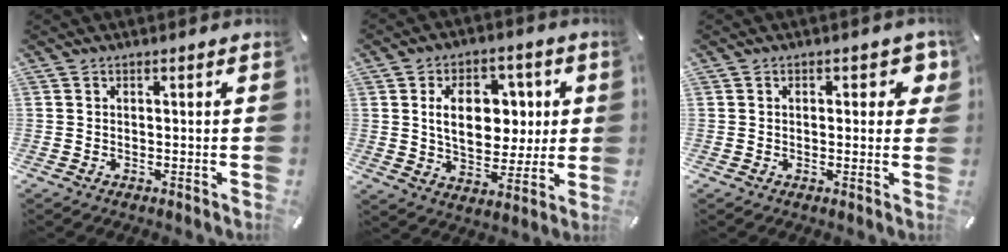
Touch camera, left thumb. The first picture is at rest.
{"total": 14.3, "force": [2.7, 9.9, 9.9], "torque": [-0.162, 0.000, 0.045]}
{"total": 3.6, "force": [1.2, 2.1, 2.6], "torque": [-0.024, -0.002, 0.011]}